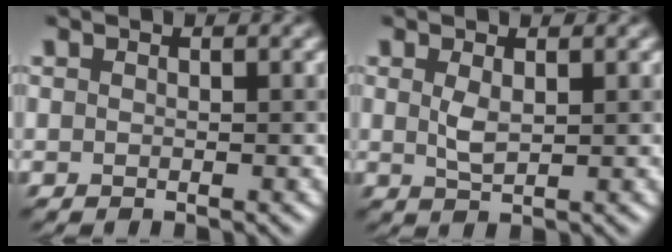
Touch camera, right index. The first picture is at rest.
{"total": 1.7, "force": [0.5, 0.7, 1.5], "torque": [-0.037, 0.000, 0.014]}